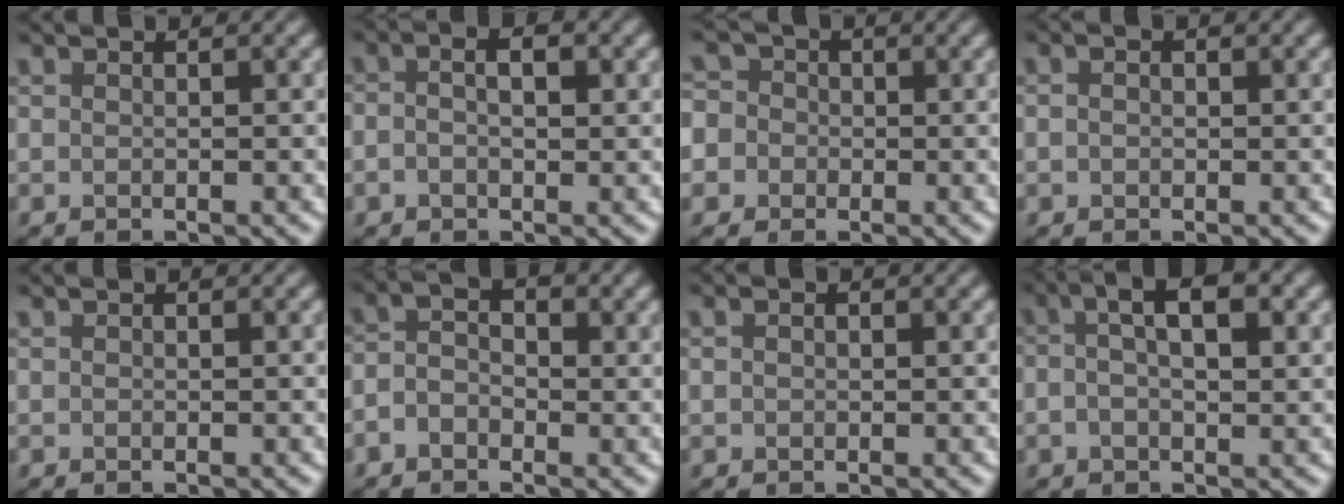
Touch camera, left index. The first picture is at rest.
{"total": 3.2, "force": [0.6, 1.7, 2.6], "torque": [-0.043, 0.002, -0.001]}
{"total": 6.3, "force": [-0.6, 5.9, 2.0], "torque": [-0.039, 0.032, -0.052]}
{"total": 1.4, "force": [0.4, 0.8, 1.0], "torque": [-0.013, 0.000, 0.000]}
{"total": 0.0}
{"total": 2.4, "force": [-0.7, 1.6, 1.6], "torque": [-0.033, 0.003, -0.021]}
{"total": 0.7, "force": [0.2, 0.5, 0.5], "torque": [-0.010, 0.003, 0.003]}
{"total": 4.8, "force": [1.2, 1.8, 4.2], "torque": [-0.073, 0.009, 0.012]}